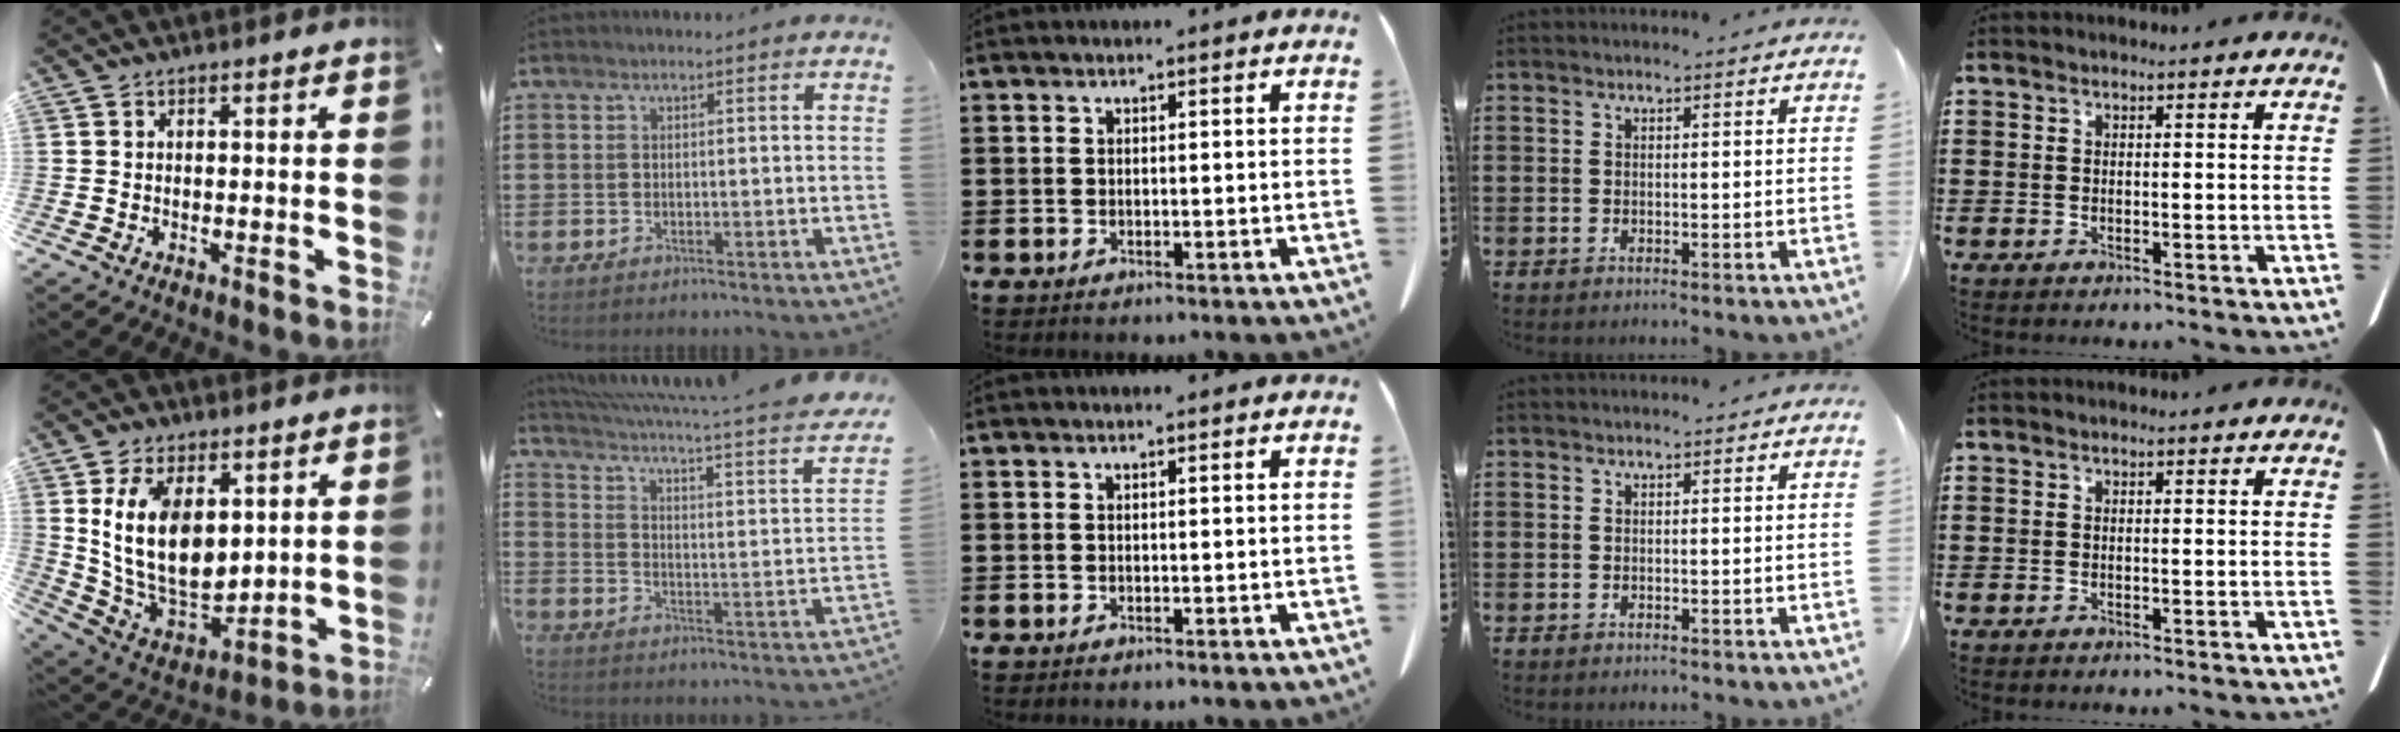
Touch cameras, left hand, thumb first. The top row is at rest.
{"thumb": {"total": 16.7, "force": [4.1, 11.1, 11.8], "torque": [-0.245, -0.034, 0.077]}, "index": {"total": 3.2, "force": [2.2, -0.2, 2.3], "torque": [-0.059, -0.035, 0.027]}}